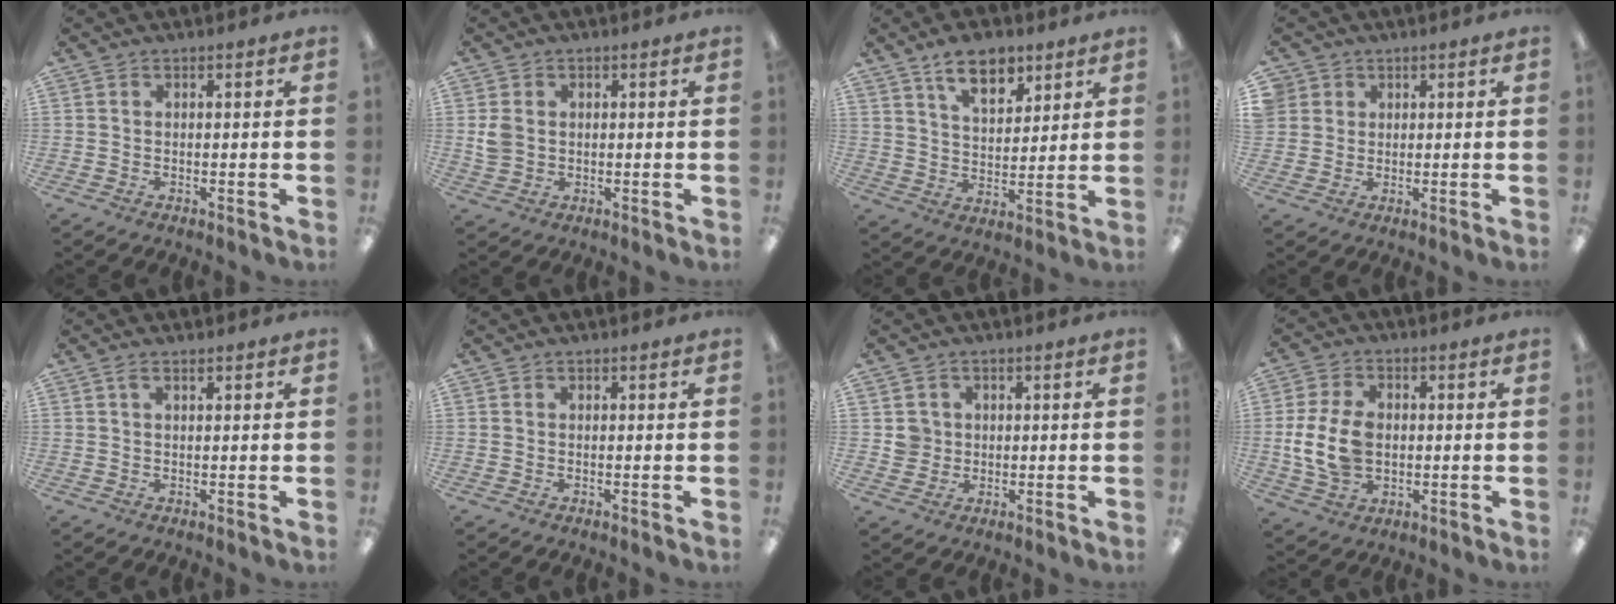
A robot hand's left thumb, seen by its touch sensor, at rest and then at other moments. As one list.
[{"total": 3.9, "force": [0.6, 3.1, 2.3], "torque": [-0.038, 0.002, 0.012]}, {"total": 10.3, "force": [7.0, 5.3, 5.4], "torque": [-0.075, -0.028, 0.125]}, {"total": 3.4, "force": [1.5, 3.0, 0.0], "torque": [-0.006, 0.002, 0.027]}, {"total": 1.4, "force": [0.8, 0.5, 1.1], "torque": [-0.023, 0.002, 0.014]}, {"total": 0.0}, {"total": 4.1, "force": [0.6, 4.0, 0.7], "torque": [-0.009, 0.002, 0.008]}, {"total": 12.2, "force": [-0.2, 8.5, 8.7], "torque": [-0.184, 0.007, 0.001]}]